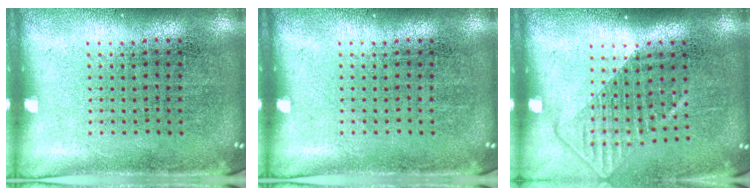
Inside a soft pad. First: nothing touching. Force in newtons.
{"total": 0.0}
{"total": 1.3, "press": 1.1, "slide": 0.8}